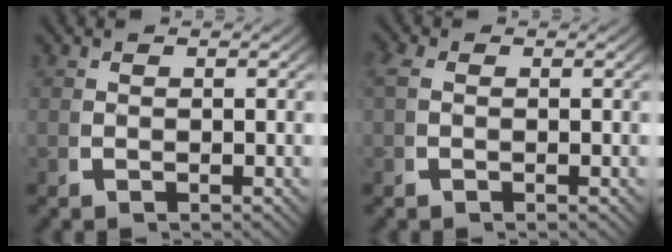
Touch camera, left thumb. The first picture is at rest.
{"total": 1.0, "force": [0.1, 0.7, 0.6], "torque": [-0.019, 0.000, 0.003]}